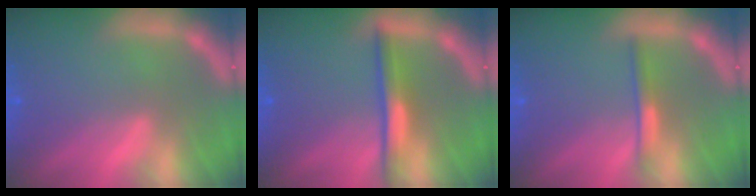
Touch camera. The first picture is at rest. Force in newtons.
{"total": 3.5}
{"total": 2.0}